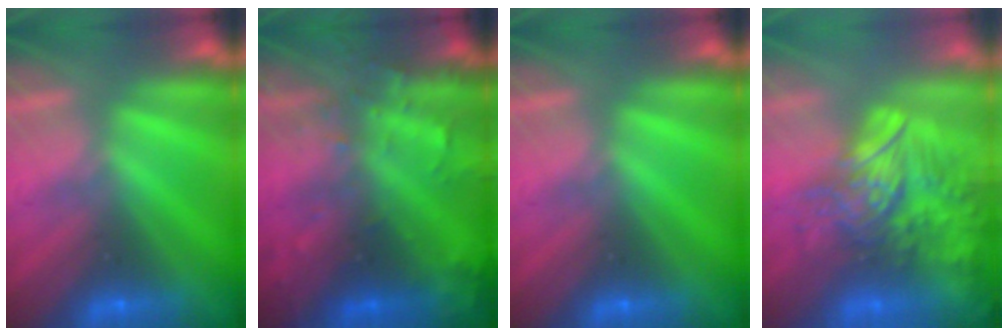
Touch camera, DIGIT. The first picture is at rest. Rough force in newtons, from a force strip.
{"total": 7.0}
{"total": 0.0}
{"total": 6.4}